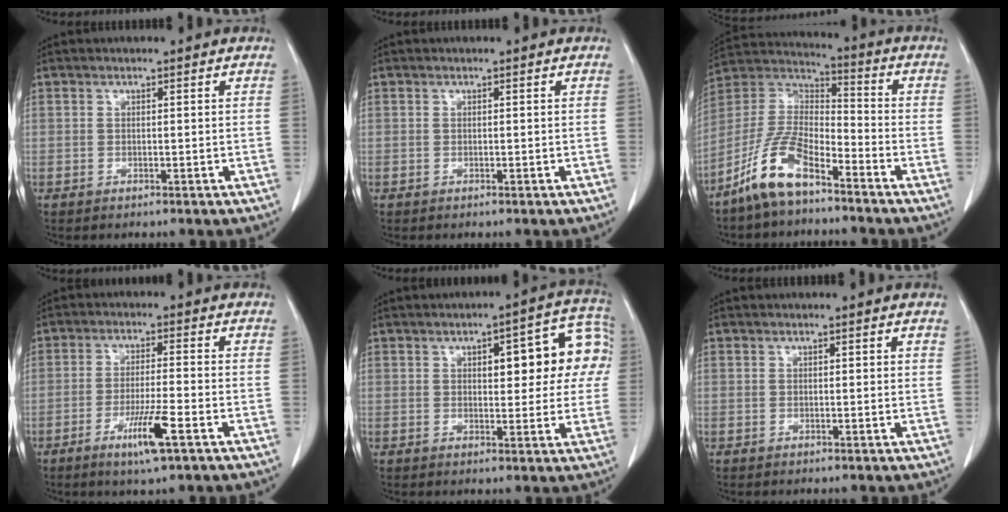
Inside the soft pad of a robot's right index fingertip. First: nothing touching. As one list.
[{"total": 0.0}, {"total": 10.6, "force": [-7.3, 2.9, 7.1], "torque": [-0.159, 0.011, -0.147]}, {"total": 7.0, "force": [-3.4, 0.0, 6.1], "torque": [-0.111, -0.014, -0.061]}, {"total": 11.8, "force": [2.8, 4.2, 10.7], "torque": [-0.120, 0.036, 0.033]}, {"total": 0.8, "force": [0.5, 0.2, 0.6], "torque": [-0.009, -0.001, 0.004]}]